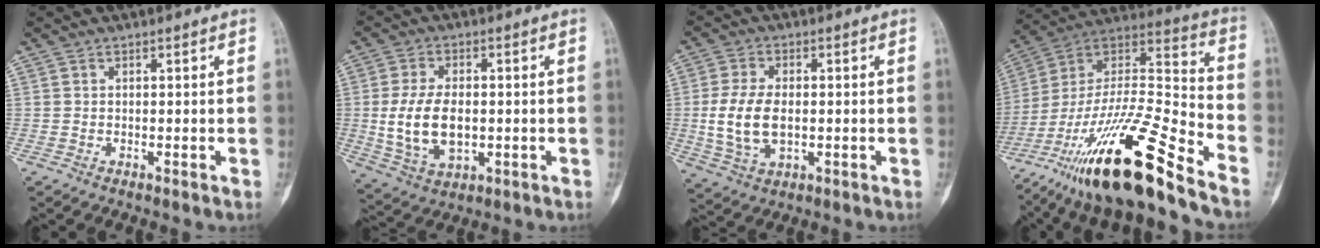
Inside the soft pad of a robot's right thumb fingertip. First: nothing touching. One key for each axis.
{"total": 11.5, "fx": -0.6, "fy": 6.9, "fz": 9.1, "tx": -0.170, "ty": -0.005, "tz": 0.000}
{"total": 10.0, "fx": -0.5, "fy": 5.8, "fz": 8.0, "tx": -0.164, "ty": -0.002, "tz": -0.004}
{"total": 26.8, "fx": -17.9, "fy": 4.7, "fz": 19.4, "tx": -0.373, "ty": 0.059, "tz": -0.316}